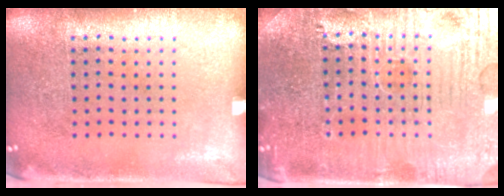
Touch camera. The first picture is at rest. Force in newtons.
{"total": 5.0, "press": 4.9, "slide": 1.1}